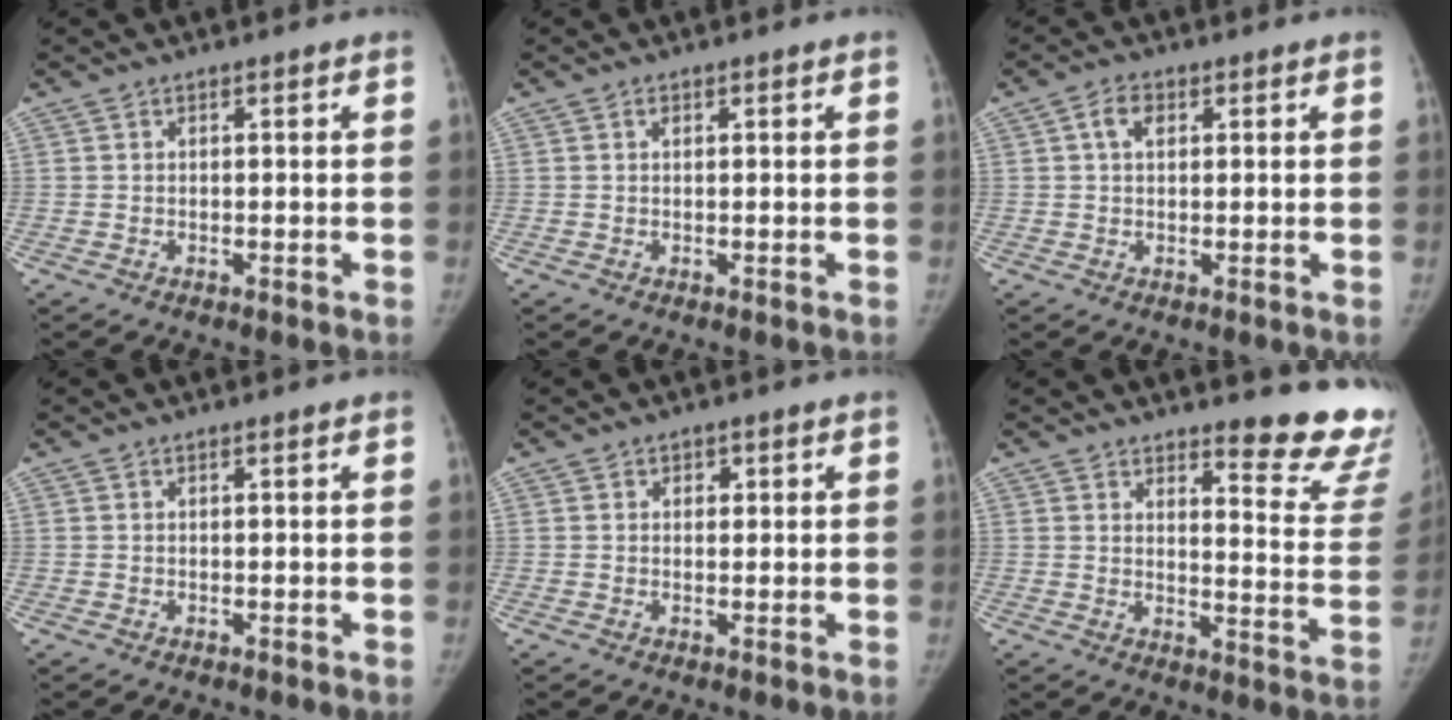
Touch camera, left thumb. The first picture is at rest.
{"total": 0.6, "force": [0.3, 0.4, 0.4], "torque": [-0.004, -0.001, 0.004]}
{"total": 3.3, "force": [1.1, 2.2, 2.3], "torque": [-0.037, 0.007, 0.017]}
{"total": 0.0}
{"total": 1.4, "force": [0.6, 1.1, 0.6], "torque": [0.005, -0.001, 0.005]}
{"total": 15.3, "force": [13.2, 3.4, 7.0], "torque": [-0.043, -0.139, 0.146]}